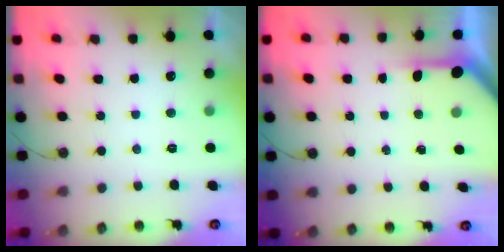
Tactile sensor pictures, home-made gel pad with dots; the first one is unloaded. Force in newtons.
{"total": 4.0, "press": 4.0, "slide": 0.3}